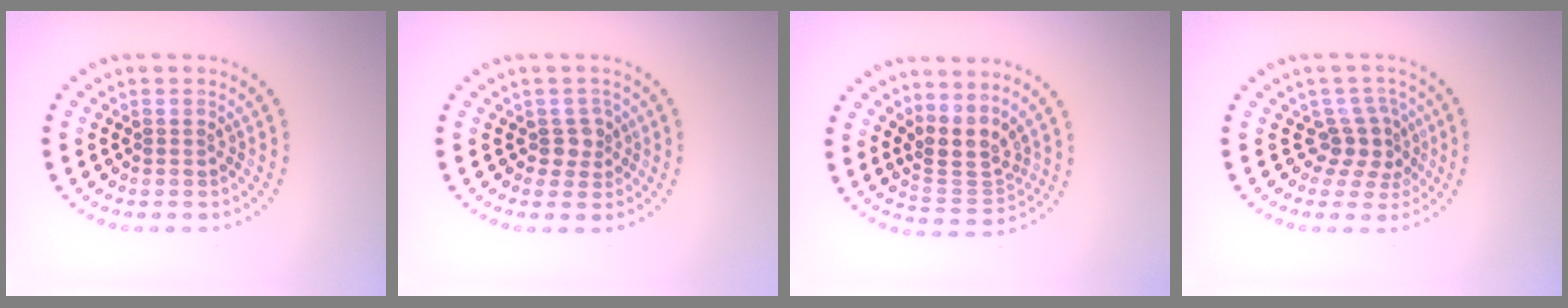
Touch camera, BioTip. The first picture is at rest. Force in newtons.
{"total": 1.7, "press": 1.4, "slide": 1.0}
{"total": 3.1, "press": 2.3, "slide": 2.1}
{"total": 2.9, "press": 2.0, "slide": 2.0}